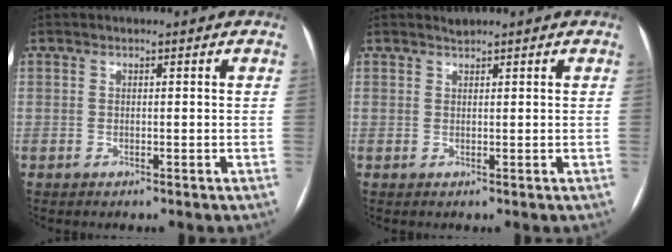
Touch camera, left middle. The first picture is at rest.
{"total": 0.6, "force": [0.6, -0.1, -0.1], "torque": [-0.005, 0.003, 0.014]}